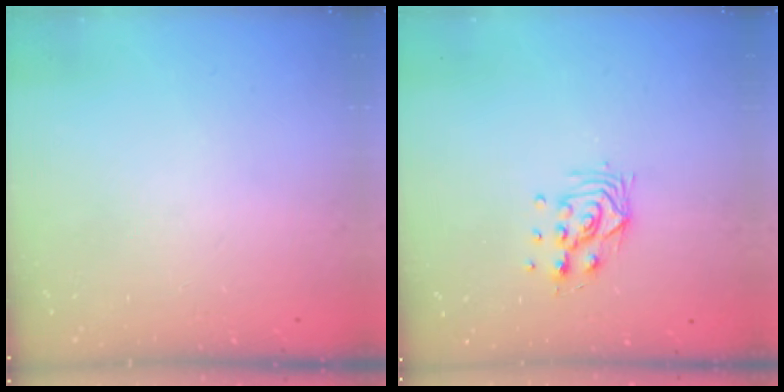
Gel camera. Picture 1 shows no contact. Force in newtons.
{"total": 8.3, "press": 8.3, "slide": 0.7}